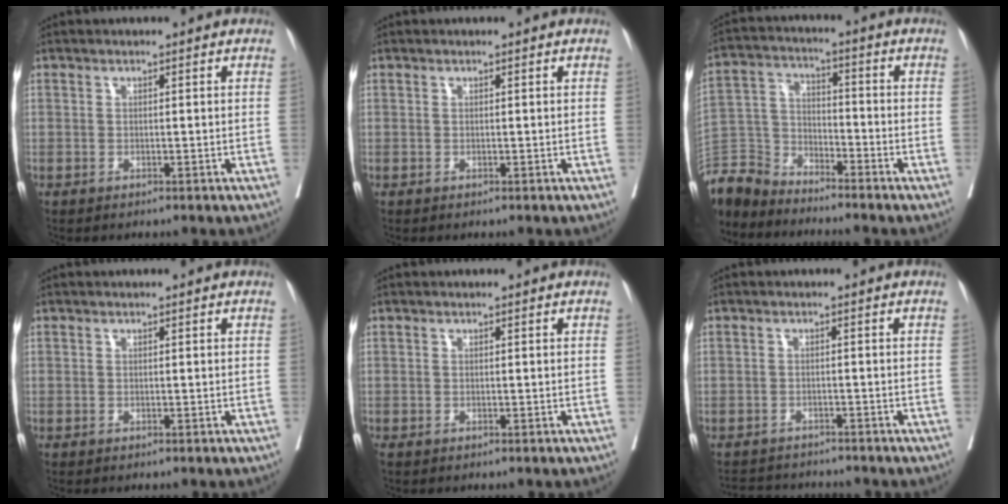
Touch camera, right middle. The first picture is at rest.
{"total": 0.0}
{"total": 7.7, "force": [-7.6, 1.4, -0.4], "torque": [0.001, 0.010, -0.159]}
{"total": 0.0}
{"total": 0.0}
{"total": 5.5, "force": [-5.4, 1.1, 0.5], "torque": [-0.002, 0.001, -0.081]}